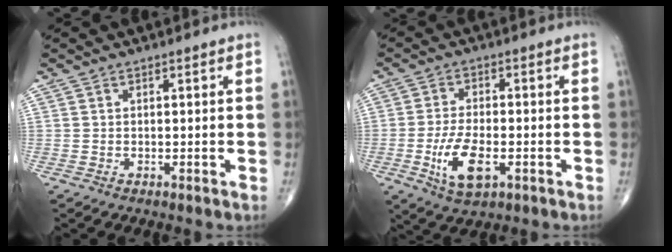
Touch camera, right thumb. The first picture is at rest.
{"total": 8.7, "force": [-2.7, 4.0, 7.3], "torque": [-0.140, 0.001, -0.045]}